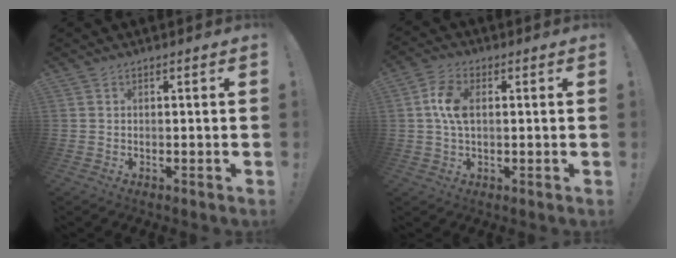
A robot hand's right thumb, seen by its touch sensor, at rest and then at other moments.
{"total": 7.9, "force": [1.3, 4.6, 6.3], "torque": [-0.117, 0.002, 0.022]}